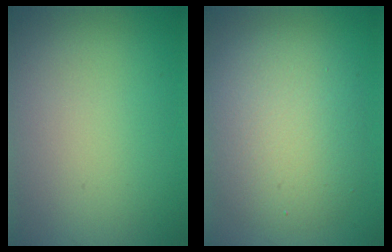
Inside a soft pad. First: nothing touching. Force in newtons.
{"total": 6.3, "press": 6.3, "slide": 0.6}